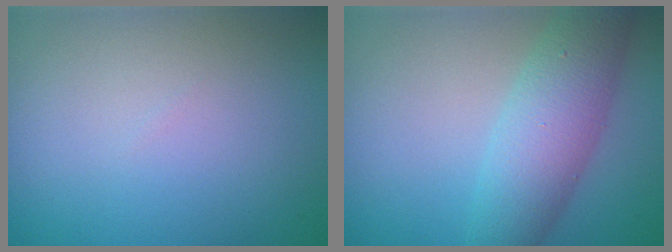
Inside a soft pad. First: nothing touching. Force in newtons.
{"total": 5.9, "press": 5.9, "slide": 0.2}